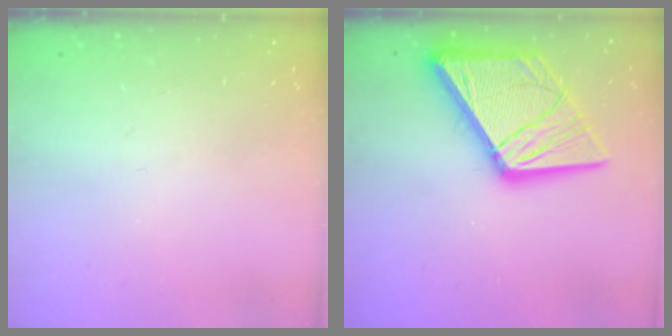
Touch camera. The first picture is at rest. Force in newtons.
{"total": 19.4, "press": 19.2, "slide": 2.2}